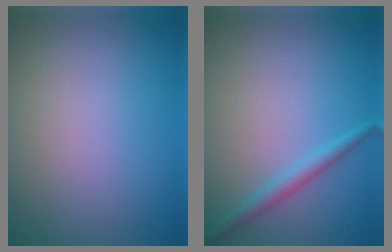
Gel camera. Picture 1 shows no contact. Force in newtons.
{"total": 1.8, "press": 1.8, "slide": 0.1}